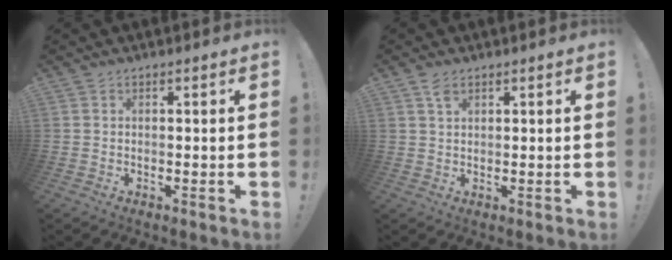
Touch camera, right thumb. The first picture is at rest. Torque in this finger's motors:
{"motor_torque": [-0.11, 0.03, 0.06, 0.36, 0.01]}